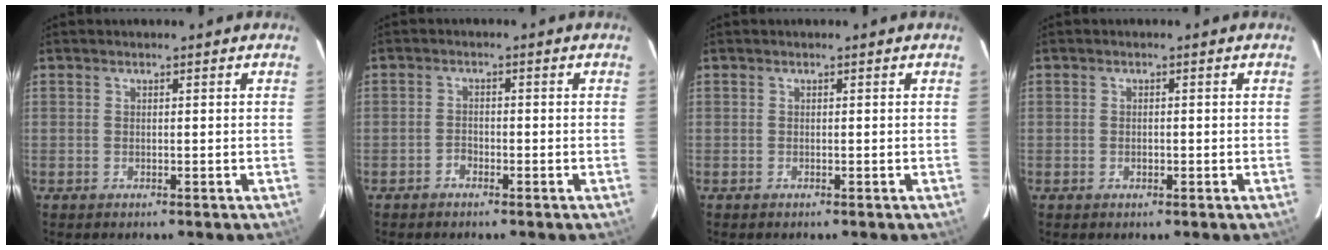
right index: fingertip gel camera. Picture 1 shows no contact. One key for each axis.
{"total": 1.5, "fx": -1.3, "fy": 0.7, "fz": 0.3, "tx": -0.006, "ty": 0.004, "tz": -0.023}
{"total": 0.0}
{"total": 1.0, "fx": -0.4, "fy": 0.7, "fz": 0.6, "tx": -0.011, "ty": 0.002, "tz": -0.005}